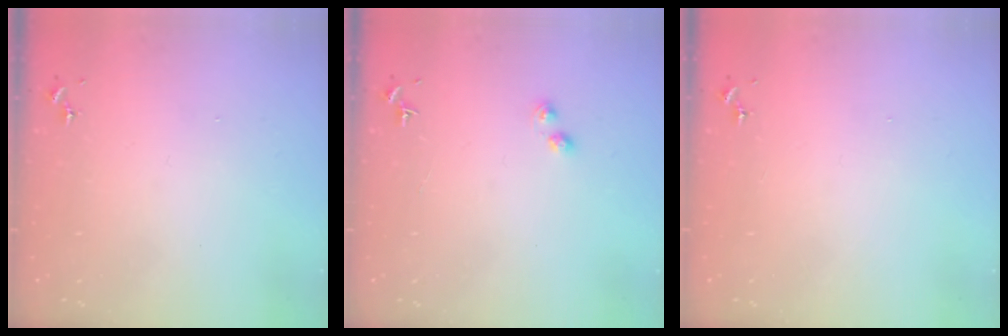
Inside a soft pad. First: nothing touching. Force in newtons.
{"total": 2.2, "press": 2.2, "slide": 0.2}
{"total": 0.0}